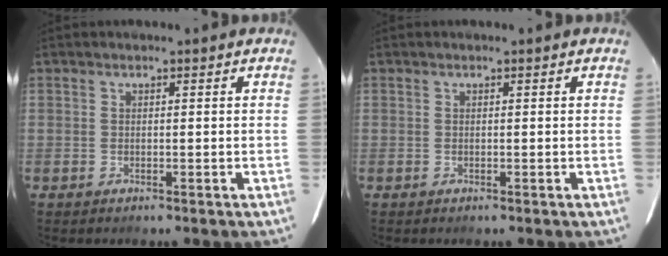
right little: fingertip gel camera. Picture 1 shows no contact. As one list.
[{"total": 0.0}]